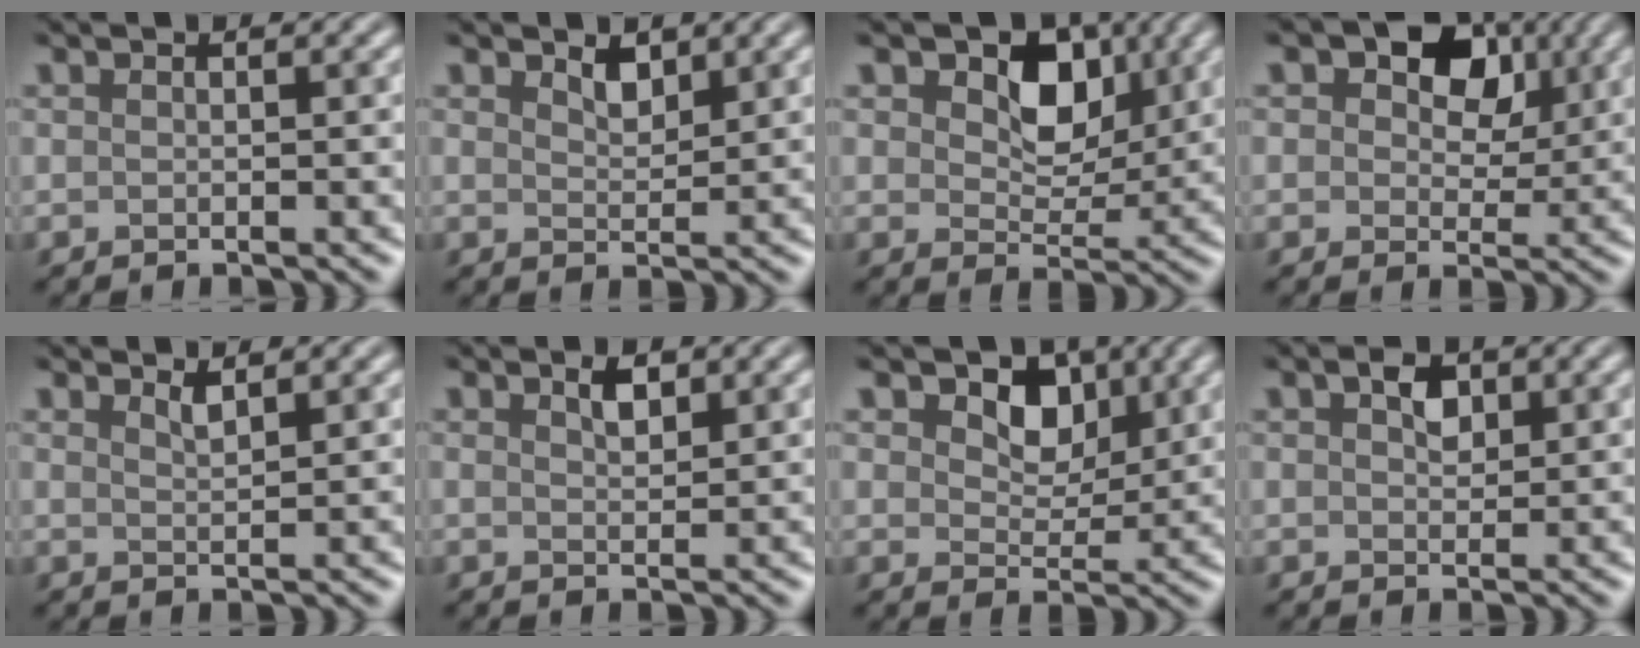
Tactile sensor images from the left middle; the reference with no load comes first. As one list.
[{"total": 1.3, "force": [1.3, 0.3, 0.2], "torque": [-0.010, 0.002, 0.028]}, {"total": 4.7, "force": [2.0, 3.2, 2.8], "torque": [-0.052, -0.004, 0.028]}, {"total": 6.0, "force": [2.5, 4.0, 3.7], "torque": [-0.054, 0.009, 0.023]}, {"total": 1.1, "force": [1.0, 0.2, 0.4], "torque": [-0.001, 0.006, 0.018]}, {"total": 1.2, "force": [1.0, 0.2, 0.5], "torque": [-0.011, 0.006, 0.020]}, {"total": 3.6, "force": [1.9, 2.5, 1.8], "torque": [-0.038, -0.001, 0.026]}, {"total": 1.5, "force": [0.9, 0.9, 0.8], "torque": [-0.014, 0.008, 0.020]}]